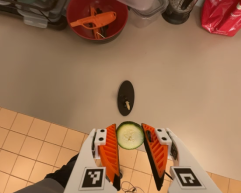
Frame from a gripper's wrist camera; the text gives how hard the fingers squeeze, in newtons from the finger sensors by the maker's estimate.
{"total": 8.0, "left": 7.3, "right": 8.7}